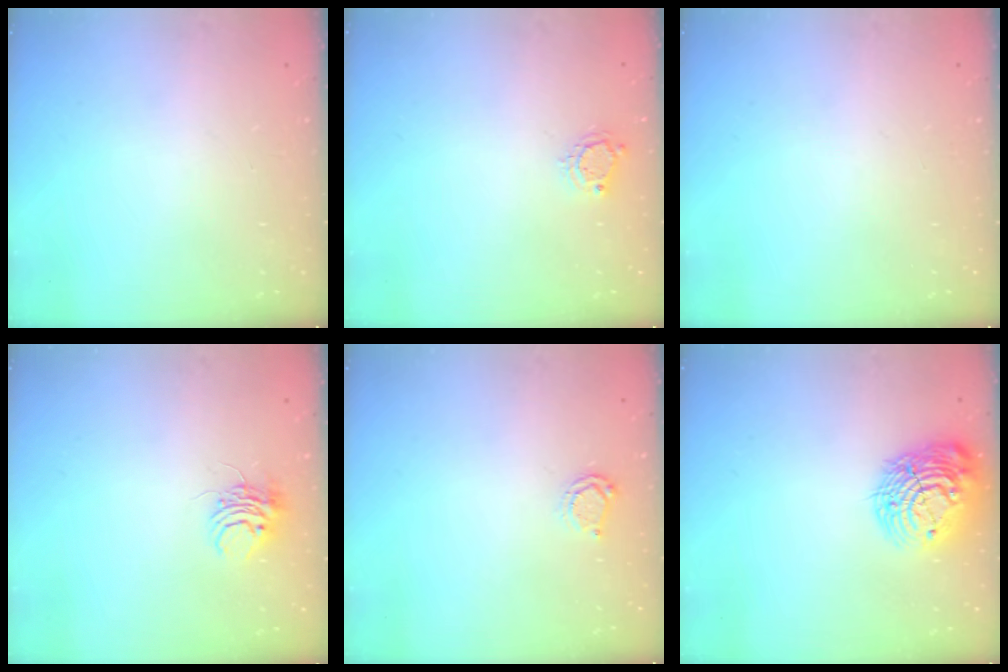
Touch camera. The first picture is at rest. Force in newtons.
{"total": 5.1, "press": 5.1, "slide": 0.5}
{"total": 0.0}
{"total": 5.5, "press": 5.5, "slide": 0.3}
{"total": 4.7, "press": 4.6, "slide": 0.6}
{"total": 15.0, "press": 14.9, "slide": 1.1}